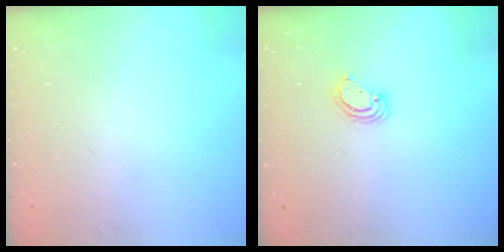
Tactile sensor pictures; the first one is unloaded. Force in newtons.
{"total": 3.8, "press": 3.8, "slide": 0.2}